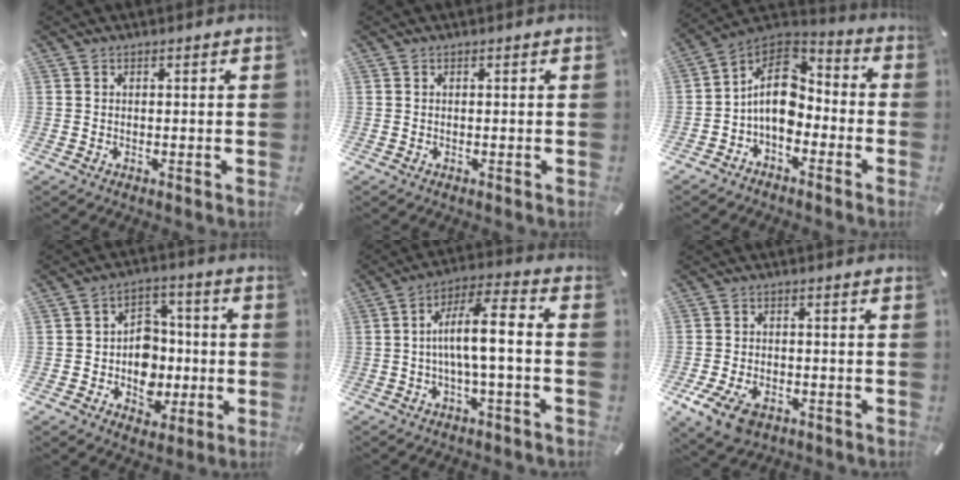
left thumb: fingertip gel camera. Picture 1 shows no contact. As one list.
[{"total": 0.0}, {"total": 12.6, "force": [-2.5, 8.9, 8.5], "torque": [-0.174, 0.012, -0.049]}, {"total": 10.4, "force": [-2.3, 9.5, 3.6], "torque": [-0.040, 0.022, -0.029]}, {"total": 10.4, "force": [-1.2, 2.3, 10.0], "torque": [-0.188, 0.000, -0.025]}, {"total": 7.5, "force": [-4.0, 4.6, 4.4], "torque": [-0.104, 0.013, -0.076]}]